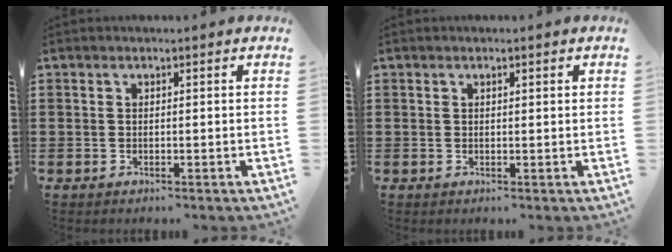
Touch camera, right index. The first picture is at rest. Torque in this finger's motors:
{"motor_torque": [-0.11, 0.27, 0.00, -0.01]}